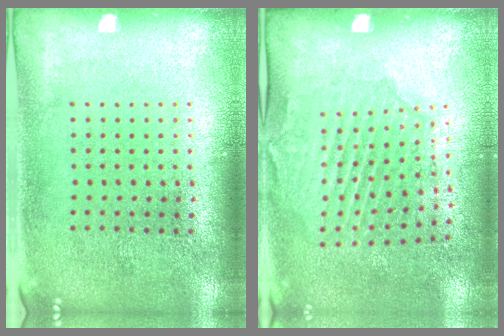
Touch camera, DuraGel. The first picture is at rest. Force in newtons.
{"total": 1.8, "press": 1.5, "slide": 0.9}